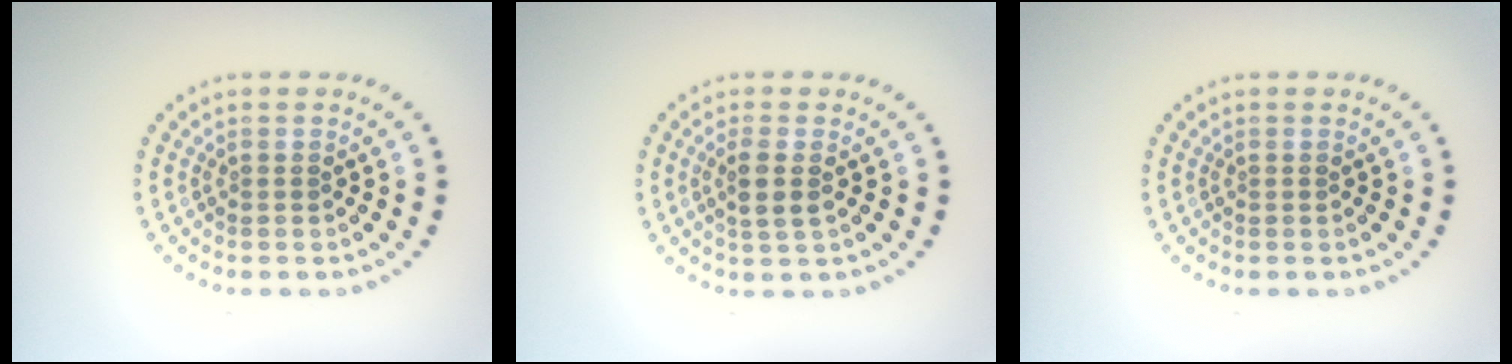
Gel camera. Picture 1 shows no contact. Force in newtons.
{"total": 2.0, "press": 1.7, "slide": 1.0}
{"total": 0.0}